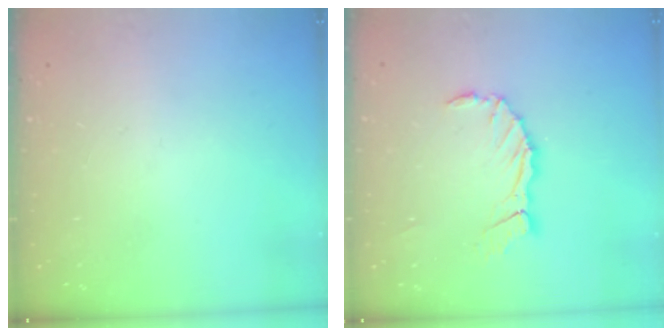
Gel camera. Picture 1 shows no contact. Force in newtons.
{"total": 8.4, "press": 8.3, "slide": 1.0}